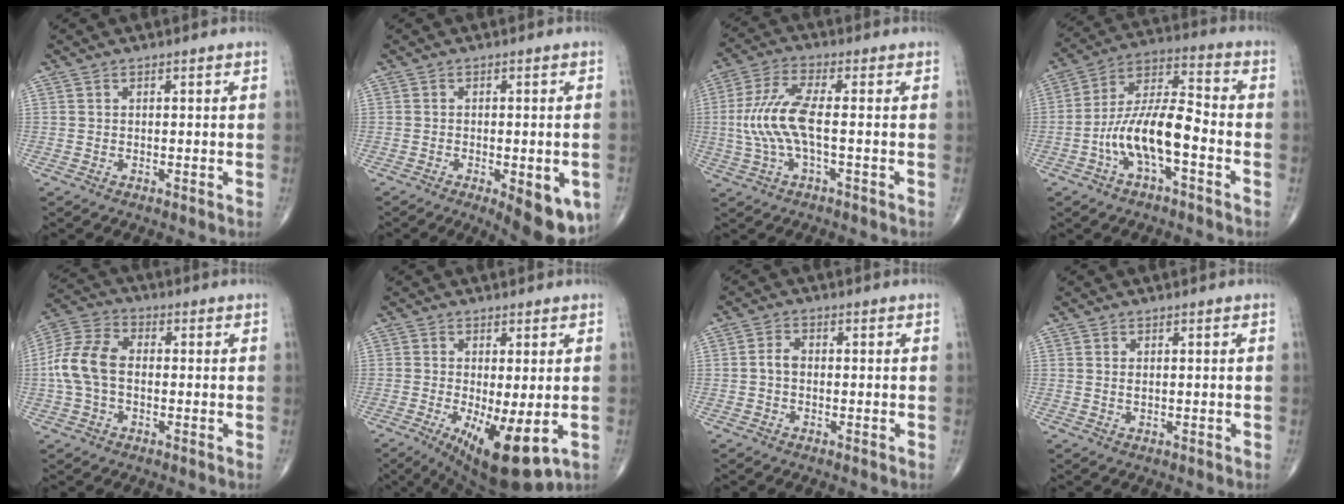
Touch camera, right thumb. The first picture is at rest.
{"total": 11.0, "force": [-4.2, 4.2, 9.2], "torque": [-0.107, -0.004, -0.047]}
{"total": 9.9, "force": [-0.7, 2.8, 9.5], "torque": [-0.226, 0.020, -0.016]}
{"total": 13.4, "force": [-4.4, 5.0, 11.6], "torque": [-0.220, 0.050, -0.084]}
{"total": 10.2, "force": [-0.5, 6.7, 7.7], "torque": [-0.164, 0.030, -0.018]}
{"total": 11.8, "force": [-3.2, 3.8, 10.7], "torque": [-0.168, -0.023, -0.034]}
{"total": 2.4, "force": [-0.3, 1.6, 1.7], "torque": [-0.027, 0.009, -0.011]}
{"total": 0.7, "force": [0.2, 0.3, 0.6], "torque": [-0.009, -0.002, 0.004]}